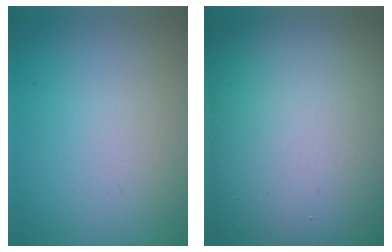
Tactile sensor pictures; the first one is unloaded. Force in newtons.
{"total": 19.0, "press": 18.9, "slide": 1.1}